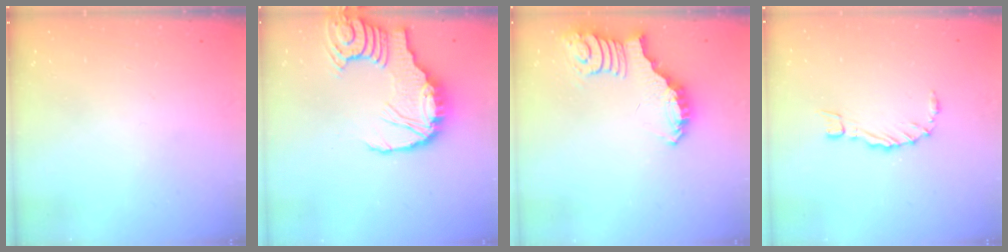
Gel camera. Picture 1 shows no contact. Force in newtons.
{"total": 13.8, "press": 13.7, "slide": 1.6}
{"total": 2.4, "press": 2.4, "slide": 0.5}
{"total": 2.7, "press": 2.7, "slide": 0.1}